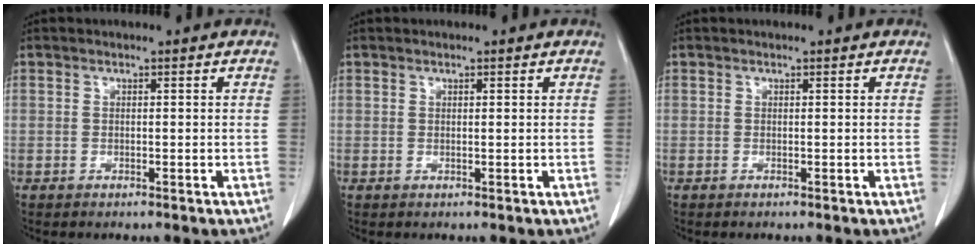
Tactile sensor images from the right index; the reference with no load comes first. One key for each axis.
{"total": 0.0}
{"total": 0.0}